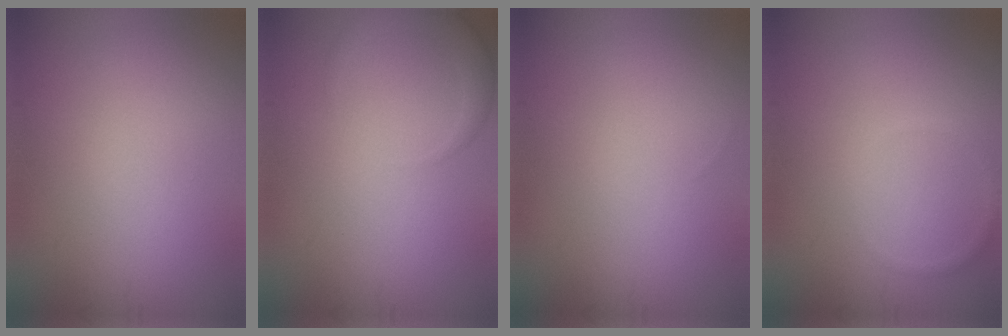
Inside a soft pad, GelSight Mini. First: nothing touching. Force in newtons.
{"total": 2.3, "press": 2.3, "slide": 0.1}
{"total": 0.0}
{"total": 0.7, "press": 0.7, "slide": 0.0}